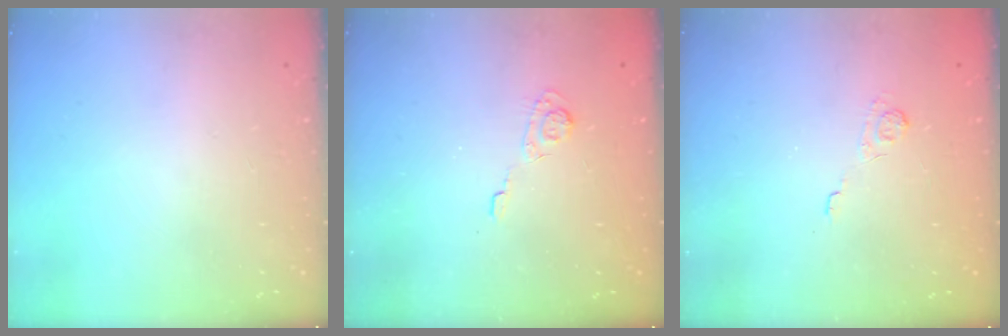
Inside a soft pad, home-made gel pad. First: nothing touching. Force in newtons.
{"total": 3.2, "press": 2.7, "slide": 1.6}
{"total": 1.9, "press": 1.3, "slide": 1.3}